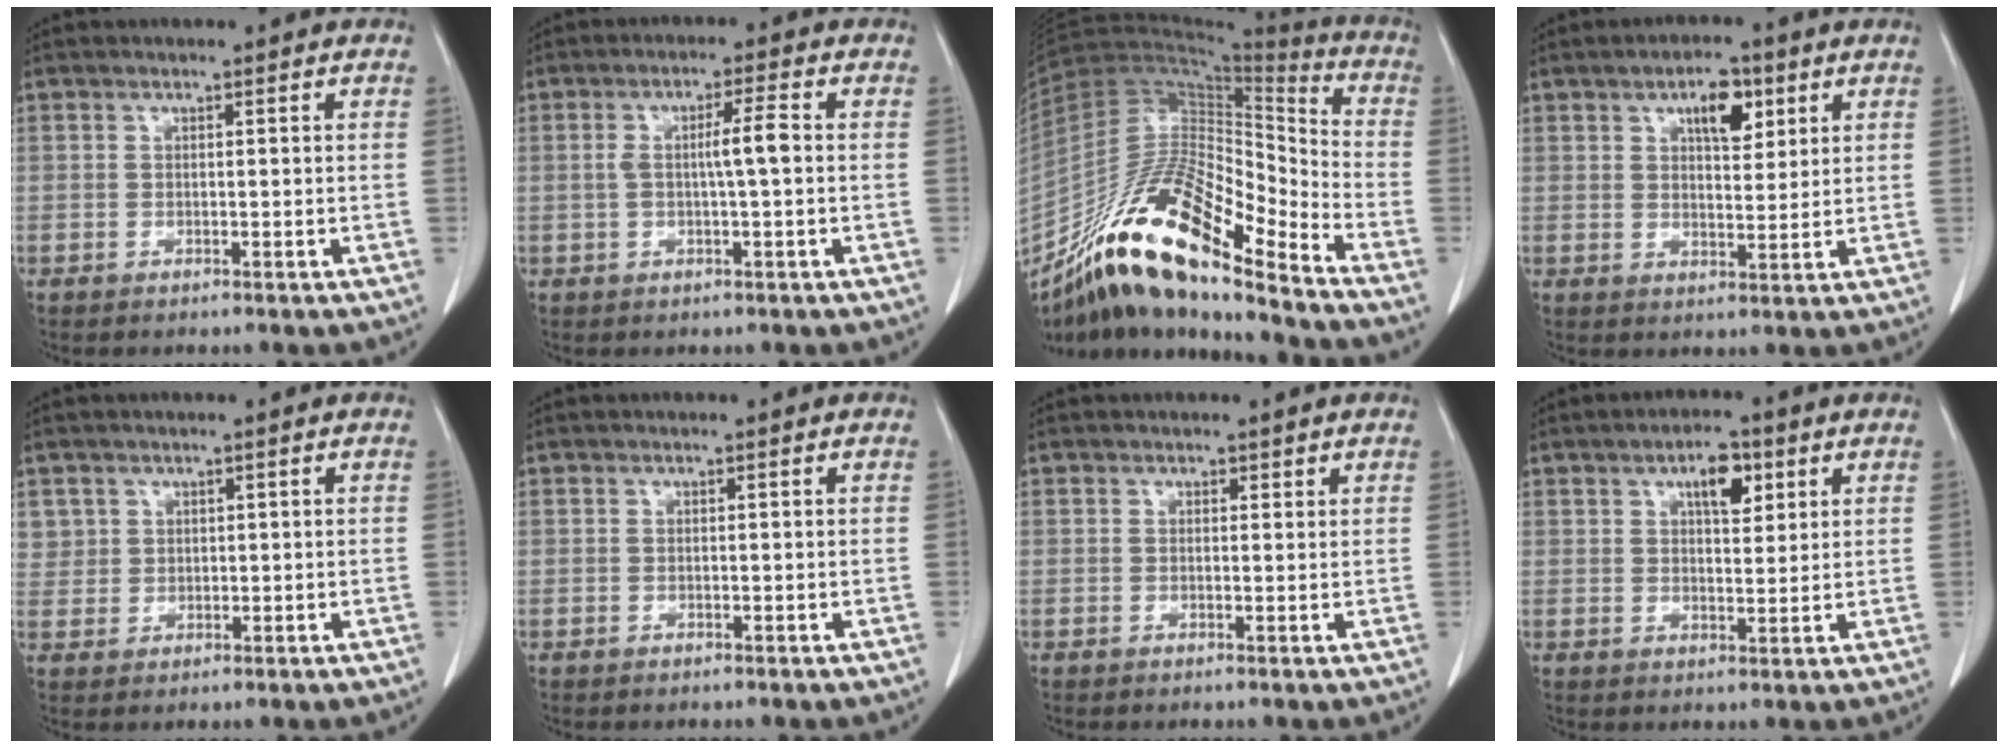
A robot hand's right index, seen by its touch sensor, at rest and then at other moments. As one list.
[{"total": 4.4, "force": [0.0, 0.1, 4.4], "torque": [-0.081, 0.008, 0.002]}, {"total": 20.5, "force": [-14.9, 3.9, 13.5], "torque": [-0.263, 0.005, -0.271]}, {"total": 6.0, "force": [2.9, 2.5, 4.6], "torque": [-0.073, 0.005, 0.046]}, {"total": 3.2, "force": [1.5, 2.8, -0.2], "torque": [0.020, 0.003, 0.027]}, {"total": 0.0}, {"total": 0.7, "force": [0.6, 0.4, 0.1], "torque": [0.003, -0.002, 0.004]}, {"total": 5.4, "force": [2.6, 2.1, 4.2], "torque": [-0.069, 0.004, 0.040]}]